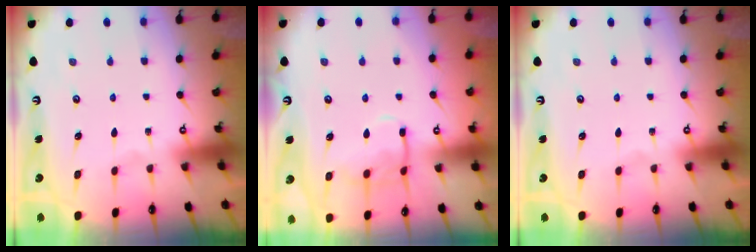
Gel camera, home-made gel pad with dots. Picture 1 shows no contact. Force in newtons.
{"total": 9.7, "press": 9.7, "slide": 0.7}
{"total": 0.0}